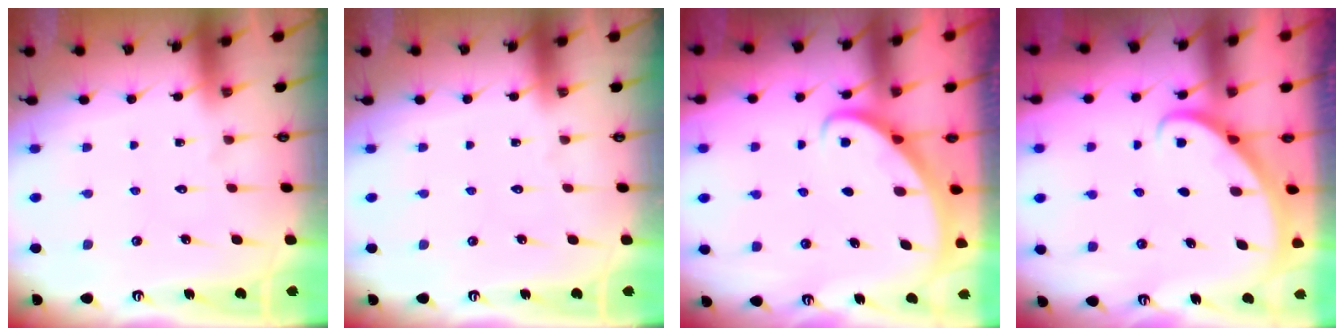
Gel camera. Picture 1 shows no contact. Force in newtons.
{"total": 0.0}
{"total": 2.8, "press": 2.8, "slide": 0.2}
{"total": 2.8, "press": 2.8, "slide": 0.2}